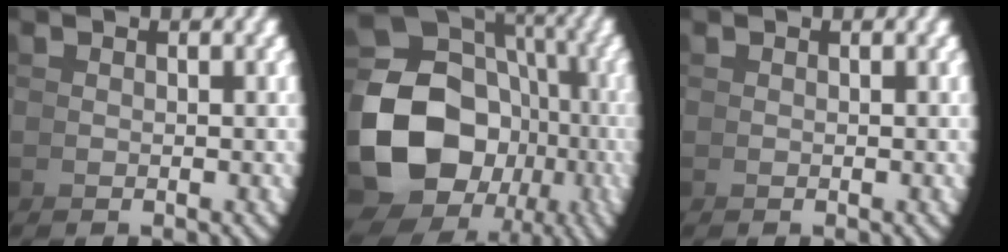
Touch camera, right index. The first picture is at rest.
{"total": 16.9, "force": [-2.5, 13.6, 9.7], "torque": [-0.219, -0.072, -0.019]}
{"total": 0.0}